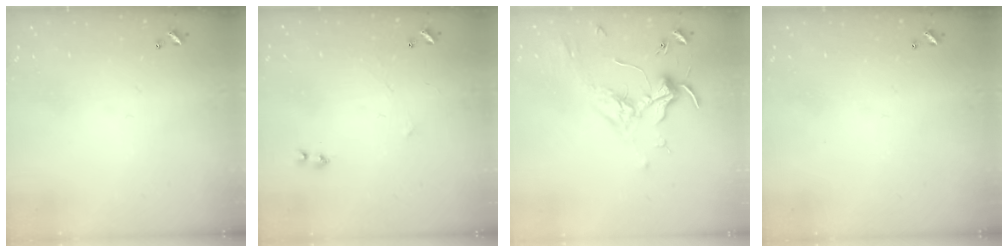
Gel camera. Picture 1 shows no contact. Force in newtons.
{"total": 2.3, "press": 2.3, "slide": 0.3}
{"total": 1.9, "press": 1.7, "slide": 0.8}
{"total": 0.0}